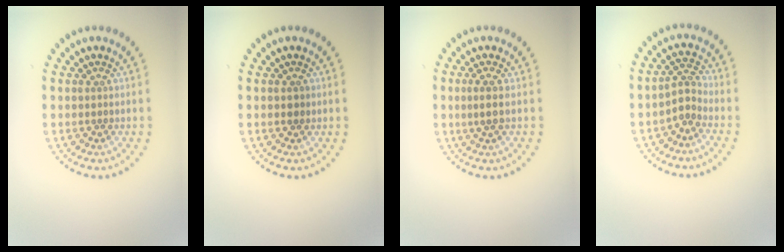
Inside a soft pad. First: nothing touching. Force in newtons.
{"total": 0.7, "press": 0.7, "slide": 0.1}
{"total": 1.7, "press": 1.4, "slide": 0.9}
{"total": 2.2, "press": 1.7, "slide": 1.4}